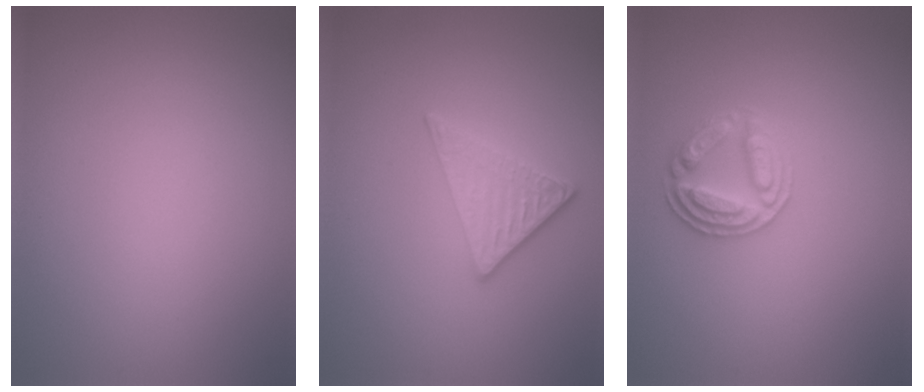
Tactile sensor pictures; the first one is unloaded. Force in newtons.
{"total": 2.8, "press": 2.5, "slide": 1.3}
{"total": 2.9, "press": 2.9, "slide": 0.5}